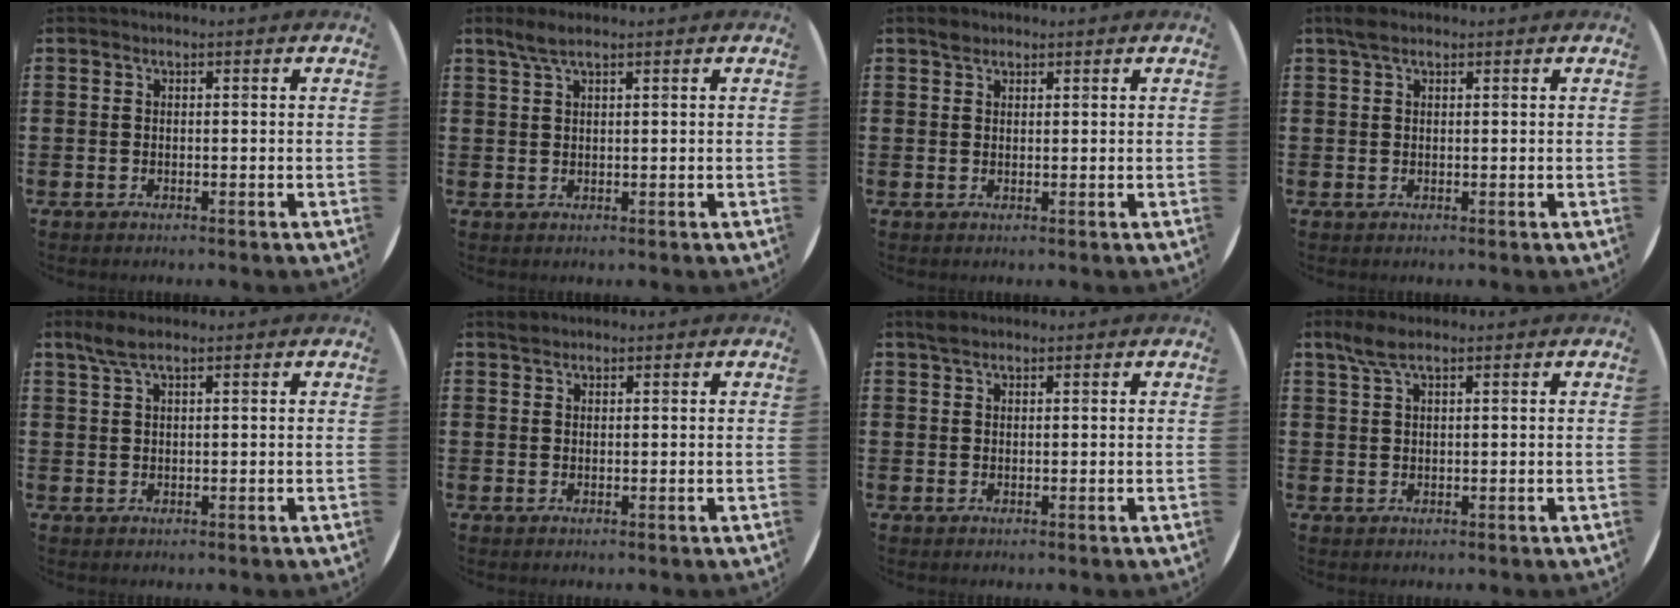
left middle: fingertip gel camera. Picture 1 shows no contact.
{"total": 2.4, "force": [1.8, 0.4, 1.5], "torque": [-0.032, 0.005, 0.031]}
{"total": 1.3, "force": [1.1, 0.6, 0.2], "torque": [0.001, 0.000, 0.020]}
{"total": 1.6, "force": [1.2, 0.7, 0.9], "torque": [-0.019, 0.006, 0.021]}
{"total": 2.5, "force": [1.8, 0.5, 1.7], "torque": [-0.037, 0.004, 0.032]}
{"total": 0.8, "force": [0.8, 0.3, 0.1], "torque": [0.004, 0.000, 0.013]}
{"total": 1.3, "force": [1.1, 0.5, 0.5], "torque": [-0.004, 0.001, 0.018]}
{"total": 3.0, "force": [2.1, 0.7, 2.1], "torque": [-0.045, 0.005, 0.036]}